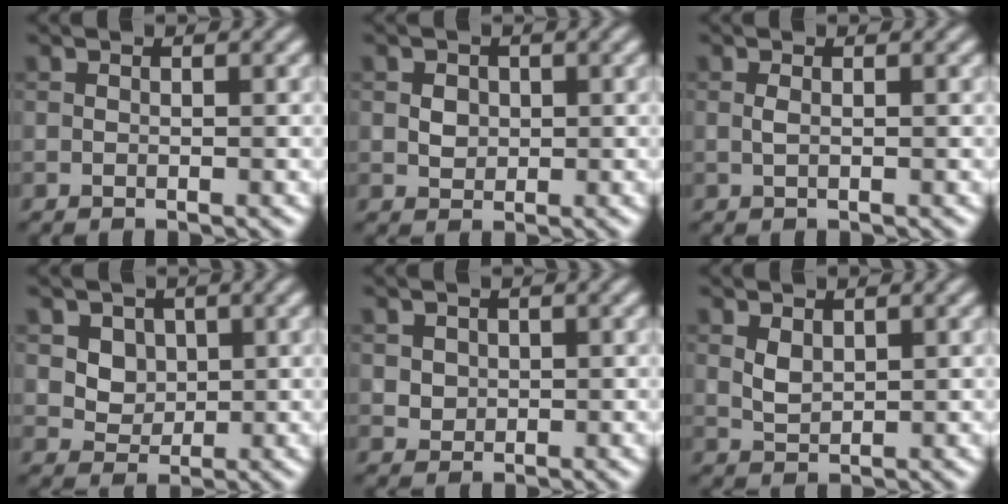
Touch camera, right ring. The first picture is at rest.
{"total": 1.7, "force": [0.2, 1.4, 0.9], "torque": [-0.015, 0.001, 0.002]}
{"total": 0.6, "force": [0.1, 0.1, 0.6], "torque": [-0.014, 0.001, 0.002]}
{"total": 3.8, "force": [1.4, 3.0, 1.8], "torque": [-0.039, -0.006, 0.037]}
{"total": 1.7, "force": [0.5, 1.5, 0.6], "torque": [-0.013, -0.001, 0.021]}
{"total": 1.6, "force": [0.8, 1.0, 1.0], "torque": [-0.025, -0.002, 0.020]}